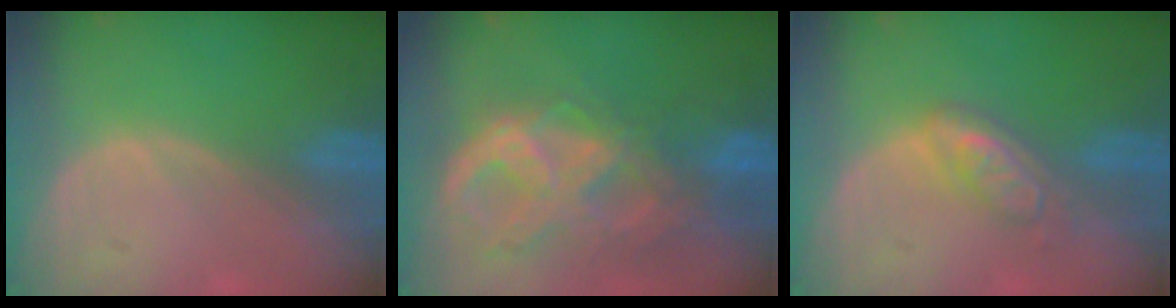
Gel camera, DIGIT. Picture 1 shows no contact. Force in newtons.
{"total": 10.6, "press": 8.9, "slide": 5.7}
{"total": 5.4, "press": 4.7, "slide": 2.8}